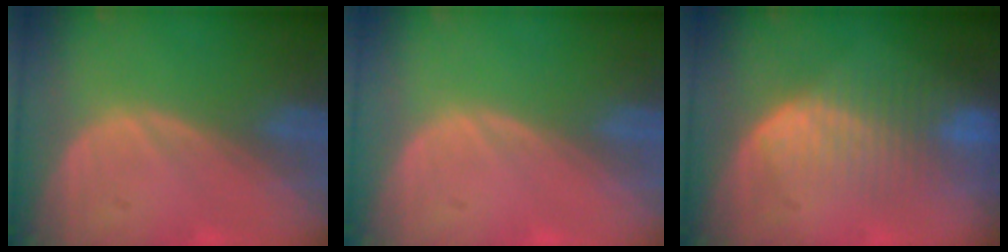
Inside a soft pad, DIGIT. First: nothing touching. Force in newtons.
{"total": 0.0}
{"total": 8.3, "press": 7.3, "slide": 4.0}